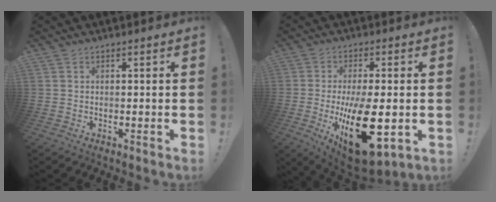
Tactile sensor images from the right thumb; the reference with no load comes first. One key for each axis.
{"total": 21.3, "fx": -4.2, "fy": 9.3, "fz": 18.6, "tx": -0.300, "ty": -0.003, "tz": -0.049}